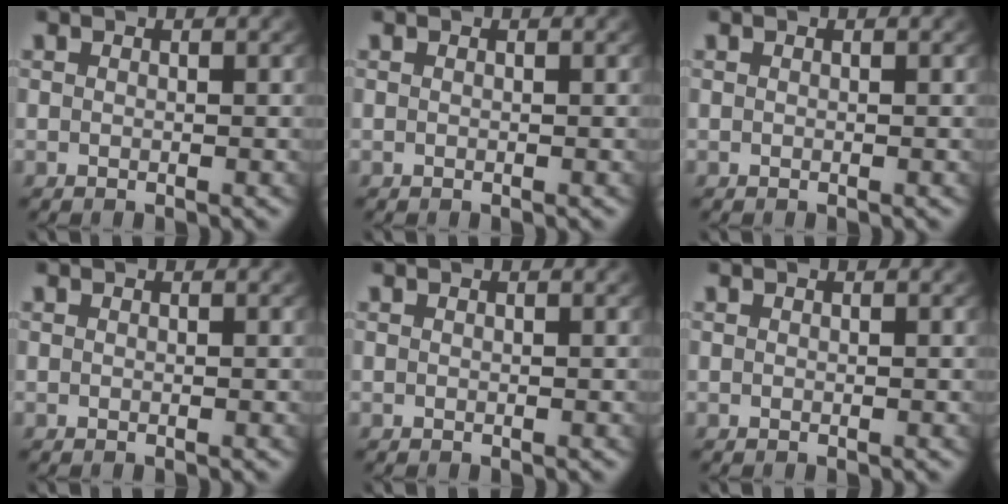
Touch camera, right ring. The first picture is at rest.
{"total": 0.0}
{"total": 0.0}
{"total": 0.0}
{"total": 0.0}
{"total": 0.0}